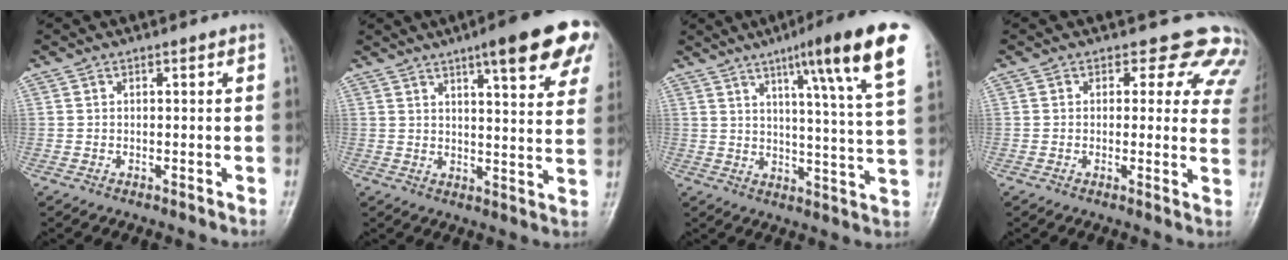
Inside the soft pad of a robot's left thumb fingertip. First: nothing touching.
{"total": 16.8, "force": [9.7, 3.5, 13.3], "torque": [-0.139, -0.033, 0.120]}
{"total": 18.5, "force": [9.8, 1.4, 15.6], "torque": [-0.205, -0.039, 0.128]}
{"total": 10.6, "force": [8.8, 5.3, 2.4], "torque": [0.032, -0.037, 0.063]}